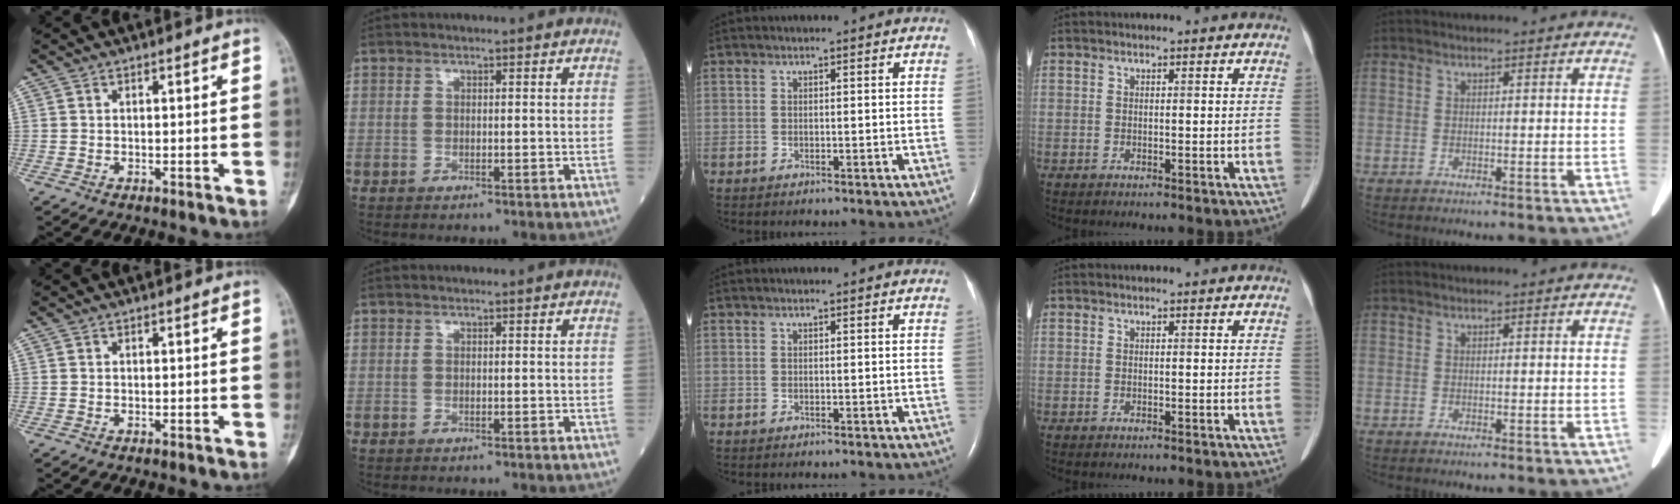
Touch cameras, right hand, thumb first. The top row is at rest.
{}